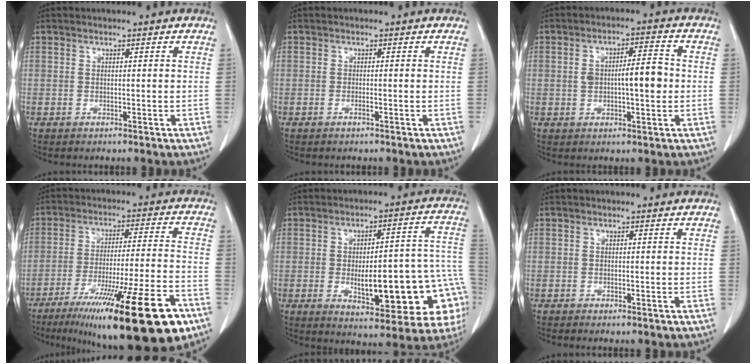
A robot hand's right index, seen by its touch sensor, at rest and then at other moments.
{"total": 0.6, "force": [-0.3, 0.0, 0.5], "torque": [-0.010, 0.001, -0.005]}
{"total": 6.9, "force": [-0.2, 1.8, 6.7], "torque": [-0.117, 0.013, -0.002]}
{"total": 23.1, "force": [-14.3, 1.1, 18.1], "torque": [-0.232, -0.036, -0.228]}
{"total": 20.3, "force": [-5.0, 5.7, 18.9], "torque": [-0.165, 0.037, -0.042]}
{"total": 0.8, "force": [-0.7, 0.3, 0.4], "torque": [-0.007, -0.002, -0.008]}